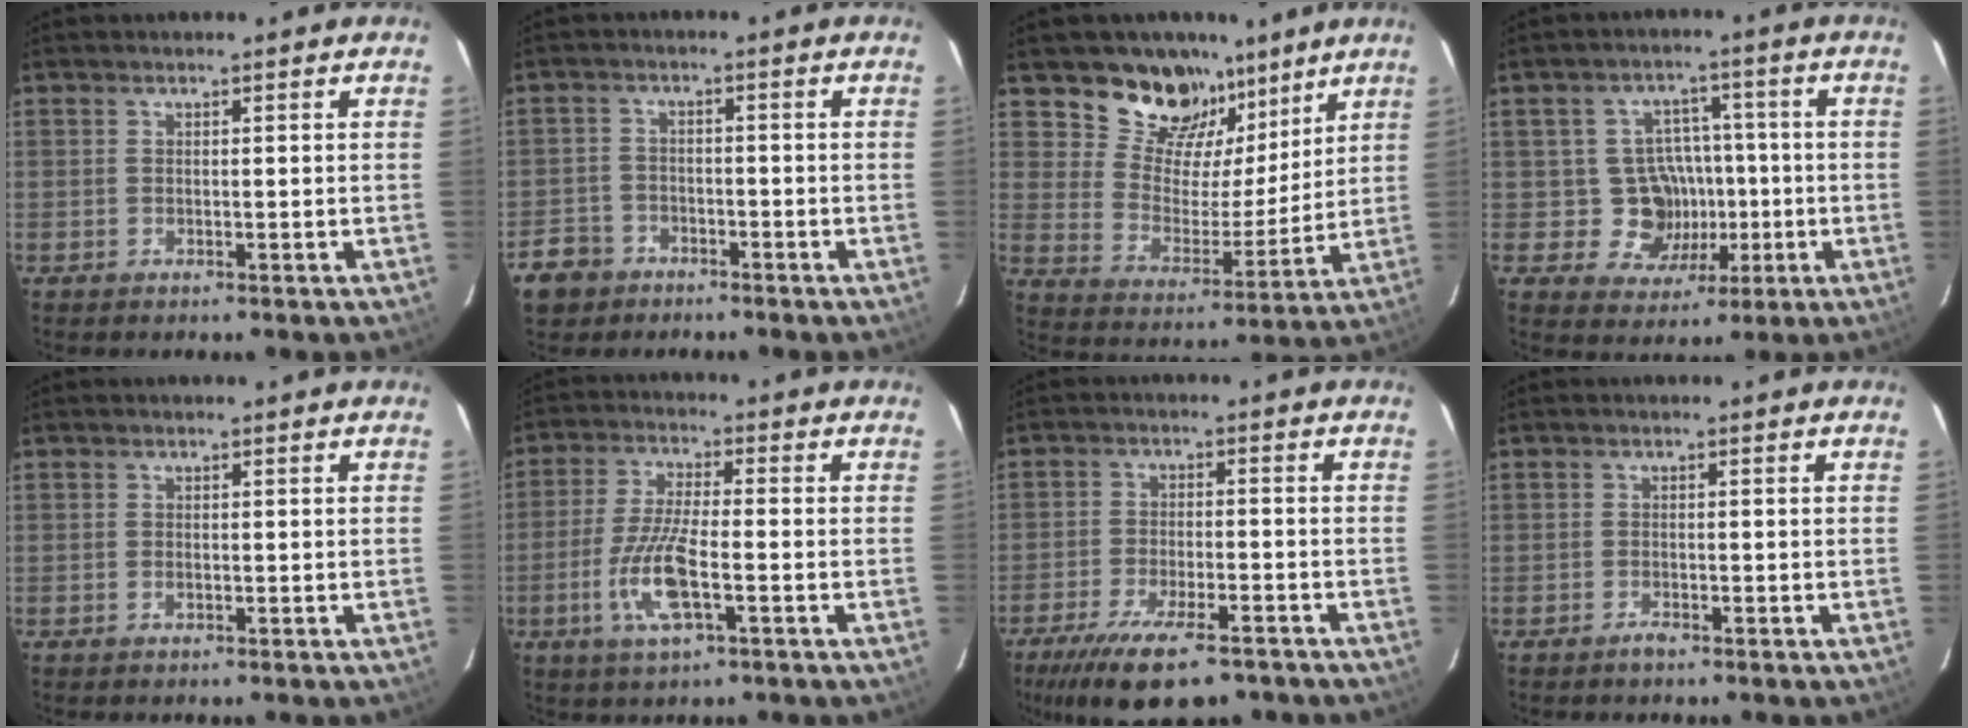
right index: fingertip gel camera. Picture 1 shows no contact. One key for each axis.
{"total": 7.5, "fx": -4.4, "fy": 5.7, "fz": 1.9, "tx": -0.062, "ty": 0.022, "tz": -0.075}
{"total": 14.8, "fx": 10.7, "fy": 8.9, "fz": 5.0, "tx": -0.094, "ty": 0.002, "tz": 0.192}
{"total": 8.9, "fx": -1.3, "fy": 8.5, "fz": 2.1, "tx": -0.046, "ty": 0.024, "tz": -0.008}
{"total": 0.8, "fx": -0.3, "fy": 0.4, "fz": 0.6, "tx": -0.011, "ty": 0.001, "tz": -0.005}
{"total": 10.1, "fx": -3.6, "fy": 2.2, "fz": 9.2, "tx": -0.195, "ty": -0.007, "tz": -0.071}
{"total": 14.9, "fx": -10.8, "fy": 4.6, "fz": 9.2, "tx": -0.192, "ty": -0.037, "tz": -0.175}
{"total": 1.4, "fx": -1.2, "fy": 0.4, "fz": 0.7, "tx": -0.014, "ty": -0.001, "tz": -0.023}